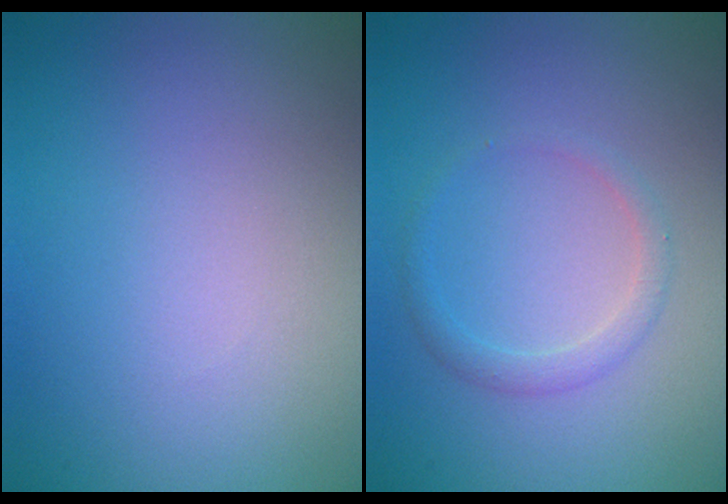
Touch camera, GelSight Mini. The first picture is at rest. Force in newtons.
{"total": 1.5, "press": 1.5, "slide": 0.1}